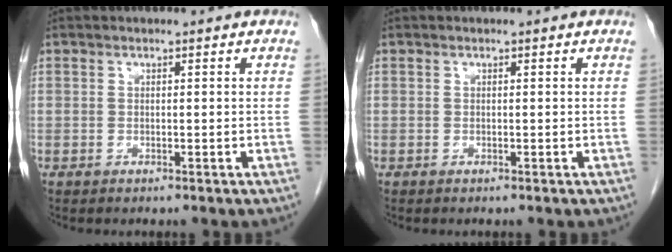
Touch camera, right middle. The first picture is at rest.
{"total": 0.0}